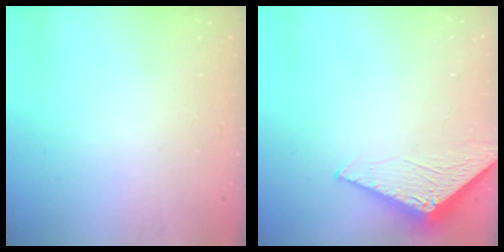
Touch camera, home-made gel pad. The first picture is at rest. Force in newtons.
{"total": 3.1, "press": 3.1, "slide": 0.2}